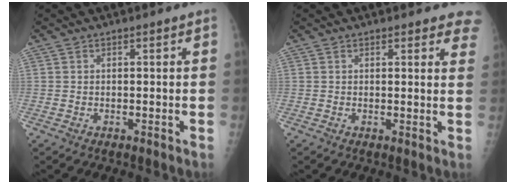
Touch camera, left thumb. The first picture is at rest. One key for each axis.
{"total": 6.0, "fx": 5.2, "fy": 2.1, "fz": 2.2, "tx": 0.015, "ty": -0.018, "tz": 0.039}